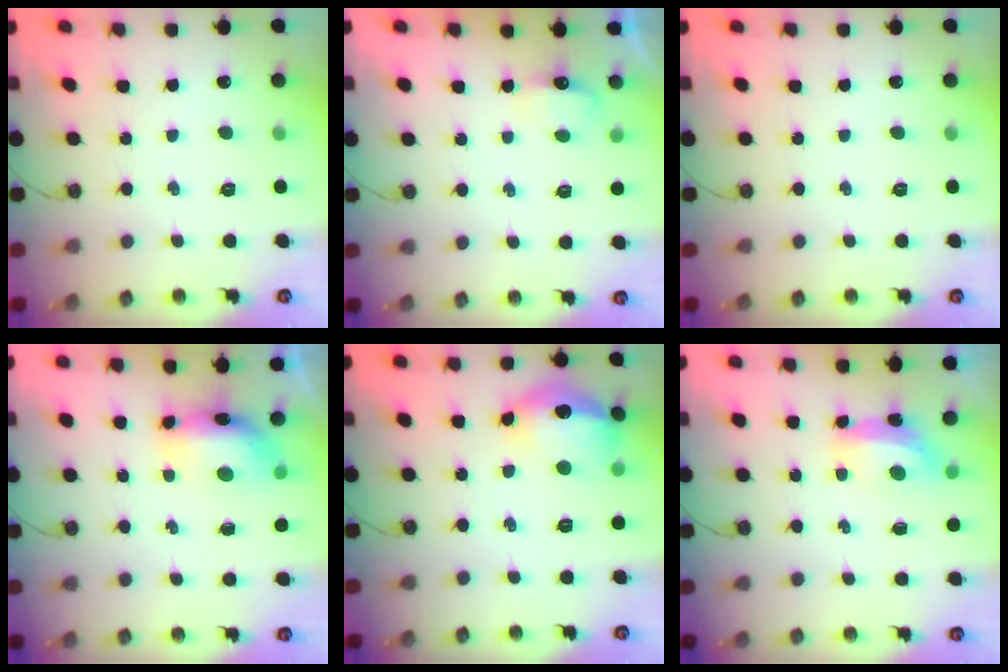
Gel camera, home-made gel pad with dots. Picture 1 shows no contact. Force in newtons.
{"total": 4.0, "press": 3.9, "slide": 0.7}
{"total": 0.0}
{"total": 7.4, "press": 7.4, "slide": 0.7}
{"total": 16.2, "press": 16.2, "slide": 1.4}
{"total": 6.9, "press": 6.9, "slide": 0.5}